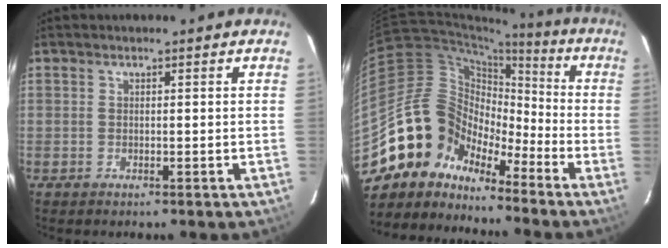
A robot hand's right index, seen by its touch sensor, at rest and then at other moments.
{"total": 12.8, "force": [-9.9, 7.6, 2.6], "torque": [-0.054, 0.039, -0.200]}